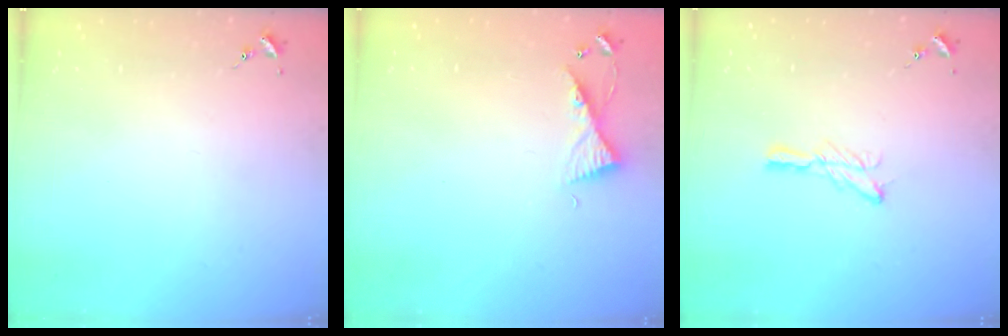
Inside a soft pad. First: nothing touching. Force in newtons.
{"total": 6.2, "press": 6.2, "slide": 0.6}
{"total": 6.1, "press": 6.0, "slide": 0.7}